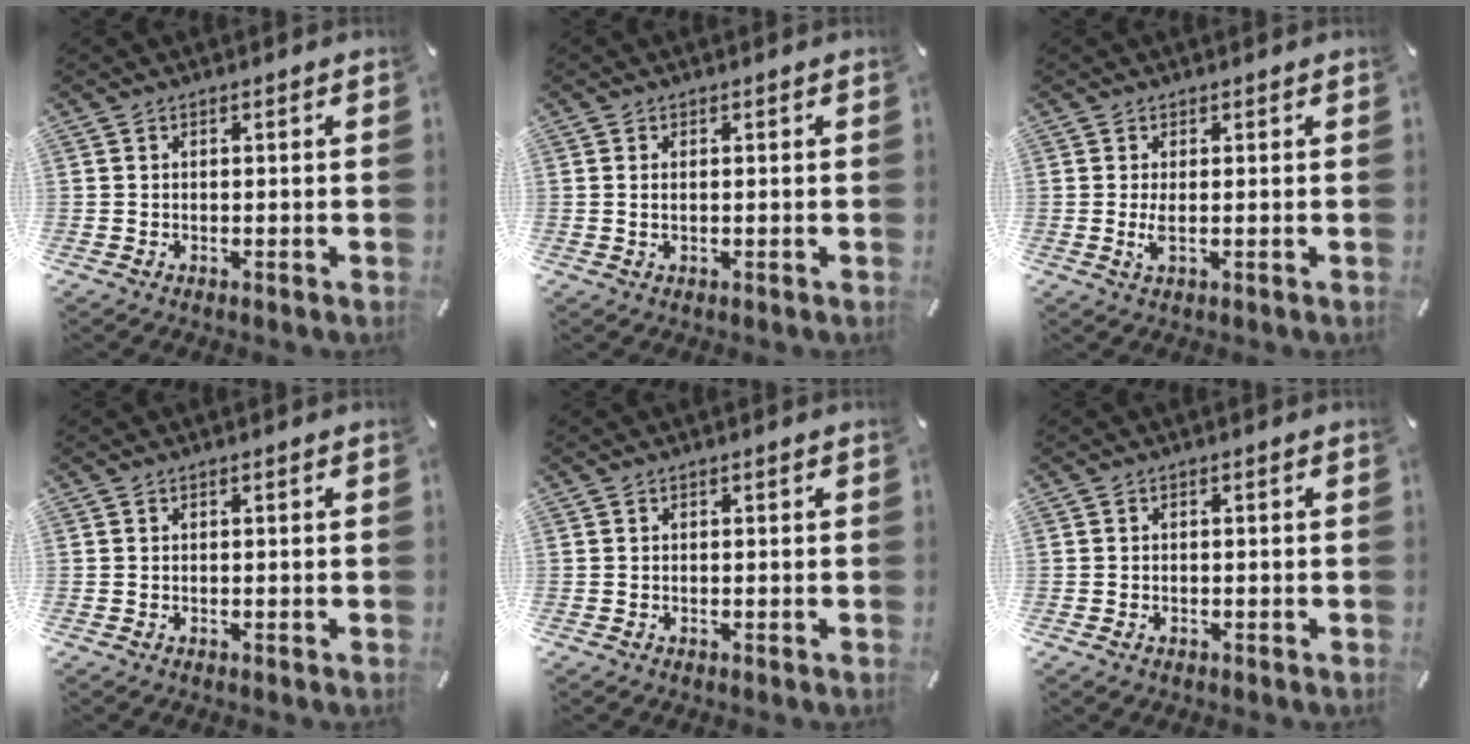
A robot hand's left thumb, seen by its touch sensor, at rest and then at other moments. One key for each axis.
{"total": 1.3, "fx": 0.1, "fy": 0.4, "fz": 1.2, "tx": -0.024, "ty": -0.002, "tz": 0.002}
{"total": 3.0, "fx": 0.1, "fy": 0.5, "fz": 2.9, "tx": -0.068, "ty": -0.011, "tz": -0.002}
{"total": 0.0}
{"total": 0.0}
{"total": 1.0, "fx": -0.5, "fy": 0.6, "fz": 0.6, "tx": -0.012, "ty": 0.002, "tz": -0.011}